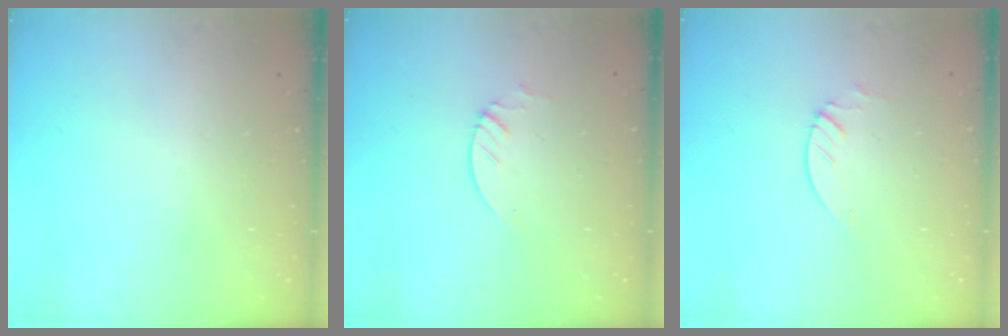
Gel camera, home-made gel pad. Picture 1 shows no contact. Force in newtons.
{"total": 2.1, "press": 2.1, "slide": 0.2}
{"total": 2.1, "press": 2.1, "slide": 0.2}